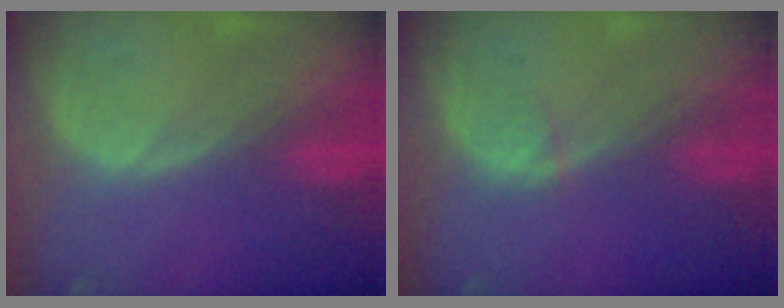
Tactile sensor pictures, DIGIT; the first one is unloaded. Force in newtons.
{"total": 0.8, "press": 0.8, "slide": 0.1}